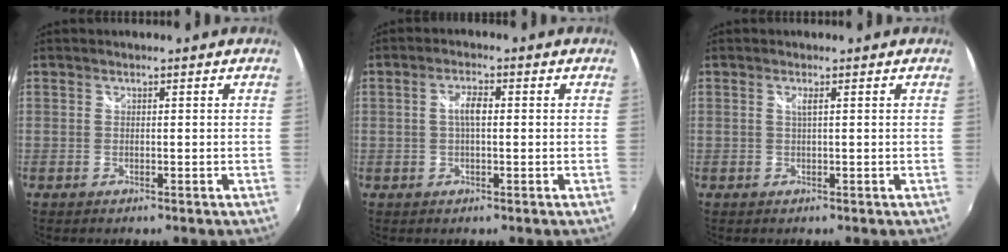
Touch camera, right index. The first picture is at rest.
{"total": 3.0, "force": [0.2, 1.1, 2.8], "torque": [-0.053, 0.006, 0.002]}
{"total": 1.0, "force": [0.3, -0.2, 0.9], "torque": [-0.017, 0.000, 0.004]}